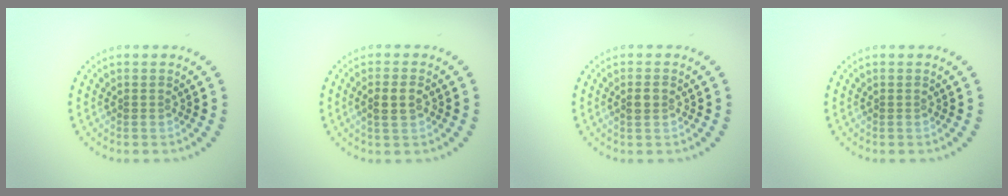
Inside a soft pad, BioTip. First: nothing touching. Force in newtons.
{"total": 2.1, "press": 2.0, "slide": 0.7}
{"total": 1.2, "press": 1.2, "slide": 0.3}
{"total": 0.0}